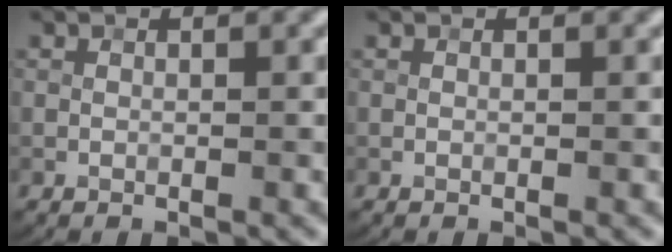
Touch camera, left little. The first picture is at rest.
{"total": 0.0}